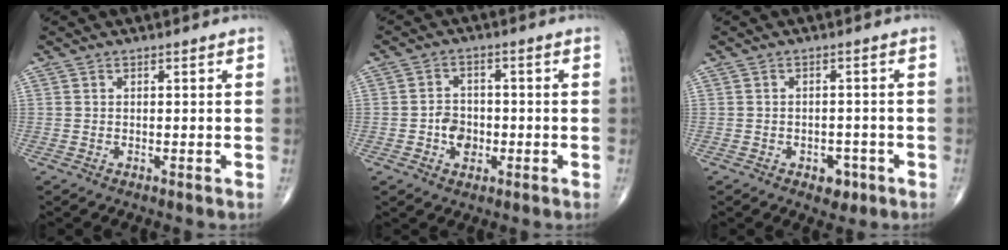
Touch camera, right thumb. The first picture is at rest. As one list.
[{"total": 5.0, "force": [-1.3, 3.9, 2.8], "torque": [-0.023, 0.011, -0.024]}, {"total": 3.6, "force": [-1.8, 2.4, 2.0], "torque": [-0.009, 0.008, -0.020]}]